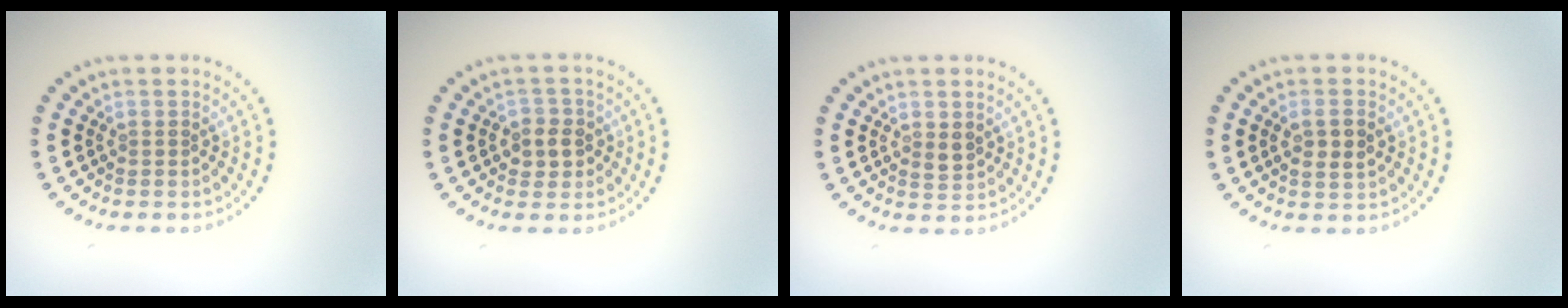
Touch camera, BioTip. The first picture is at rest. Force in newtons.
{"total": 2.5, "press": 2.3, "slide": 1.1}
{"total": 1.4, "press": 1.4, "slide": 0.3}
{"total": 2.4, "press": 2.4, "slide": 0.3}